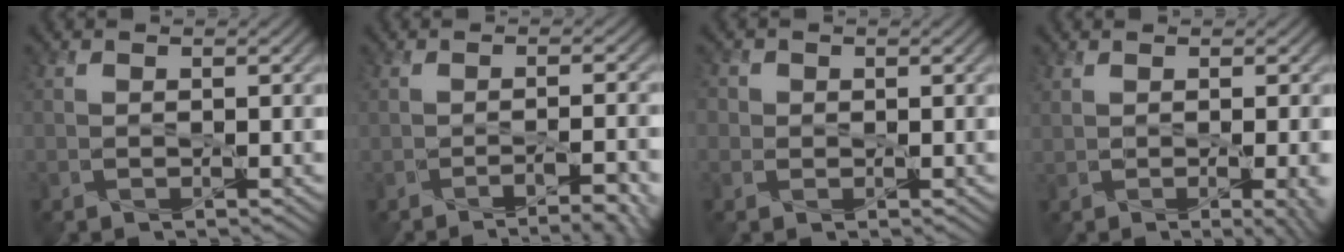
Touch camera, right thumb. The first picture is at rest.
{"total": 6.0, "force": [-3.7, 1.4, 4.5], "torque": [-0.057, 0.000, -0.046]}
{"total": 1.9, "force": [0.5, 1.8, 0.4], "torque": [-0.011, 0.002, 0.001]}
{"total": 3.9, "force": [-0.4, 1.2, 3.7], "torque": [-0.051, -0.001, 0.001]}